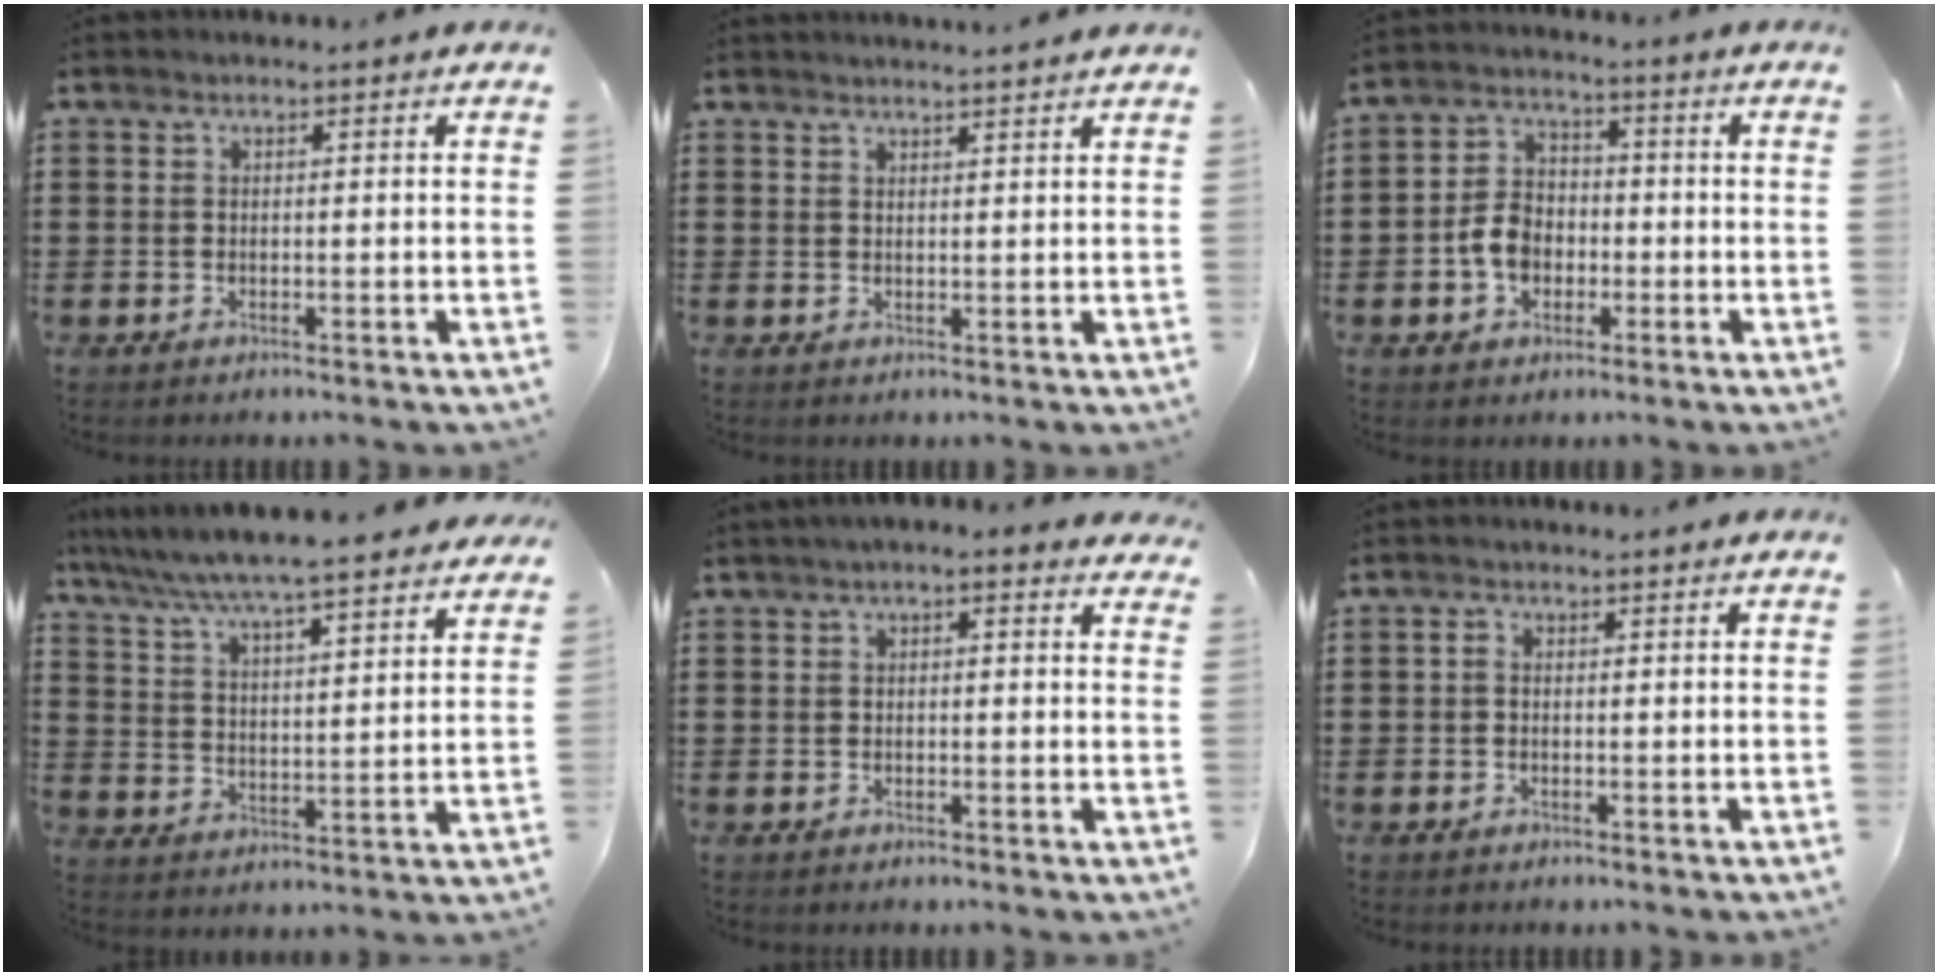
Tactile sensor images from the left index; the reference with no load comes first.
{"total": 2.0, "force": [1.9, -0.4, 0.2], "torque": [-0.005, -0.003, 0.038]}
{"total": 5.7, "force": [-1.9, 4.2, 3.2], "torque": [-0.077, 0.010, -0.040]}
{"total": 6.4, "force": [6.0, -0.4, 2.2], "torque": [-0.068, -0.038, 0.099]}
{"total": 1.8, "force": [1.0, 0.5, 1.4], "torque": [-0.028, 0.006, 0.017]}
{"total": 0.8, "force": [-0.2, 0.5, 0.6], "torque": [-0.013, -0.001, -0.004]}